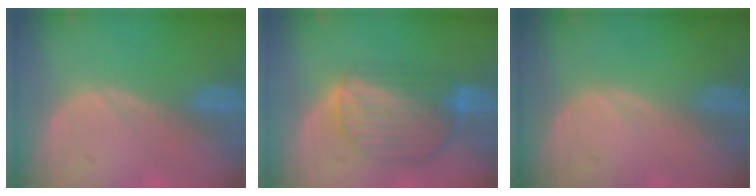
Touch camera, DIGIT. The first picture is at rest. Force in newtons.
{"total": 8.8, "press": 7.8, "slide": 4.2}
{"total": 0.0}